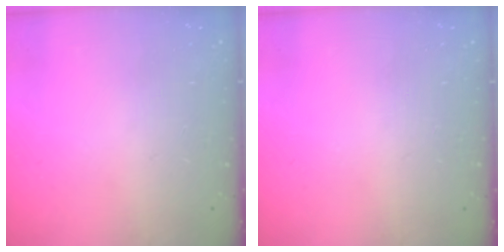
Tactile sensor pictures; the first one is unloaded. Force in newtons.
{"total": 0.0}